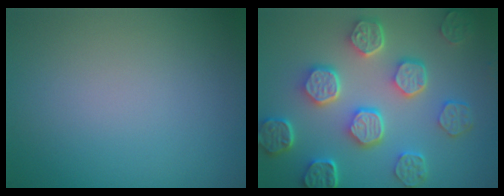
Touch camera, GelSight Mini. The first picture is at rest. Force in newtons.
{"total": 7.6, "press": 5.8, "slide": 4.9}